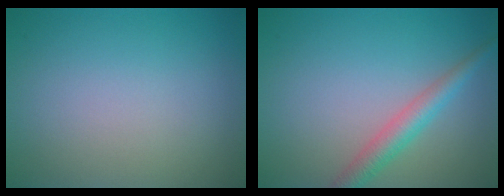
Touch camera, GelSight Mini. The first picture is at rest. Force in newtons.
{"total": 2.9, "press": 2.9, "slide": 0.1}